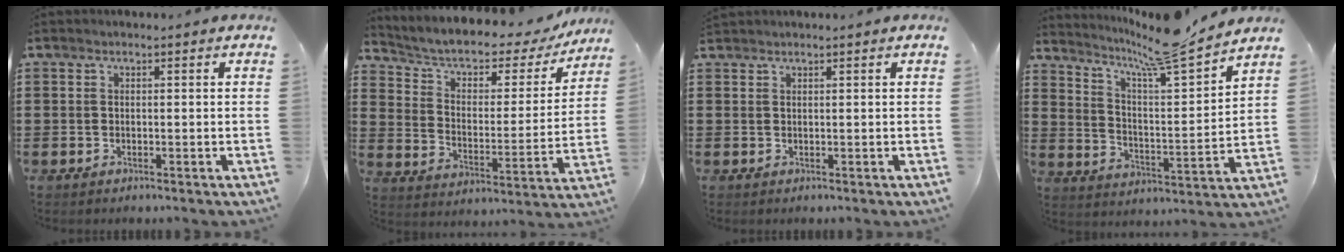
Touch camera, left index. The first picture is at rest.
{"total": 4.3, "force": [2.7, 2.5, 2.3], "torque": [-0.063, -0.020, 0.037]}
{"total": 0.8, "force": [0.8, 0.1, 0.0], "torque": [-0.002, 0.000, 0.016]}
{"total": 9.8, "force": [8.5, 0.1, 4.9], "torque": [-0.118, -0.053, 0.137]}